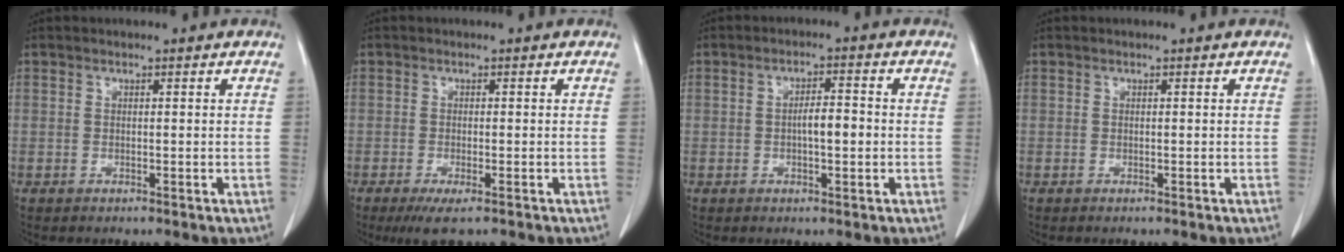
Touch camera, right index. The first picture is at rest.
{"total": 4.0, "force": [-2.7, 0.7, 2.9], "torque": [-0.052, -0.011, -0.042]}
{"total": 2.5, "force": [-0.4, 1.1, 2.2], "torque": [-0.033, 0.005, -0.006]}
{"total": 0.0}